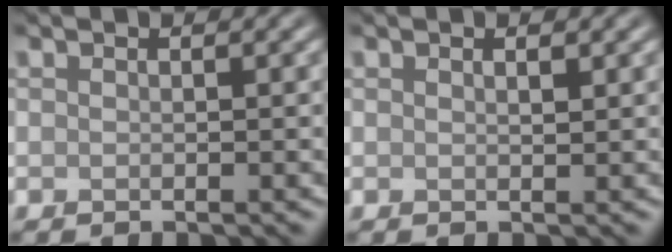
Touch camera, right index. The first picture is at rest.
{"total": 0.6, "force": [0.4, 0.1, 0.4], "torque": [-0.007, -0.002, 0.007]}